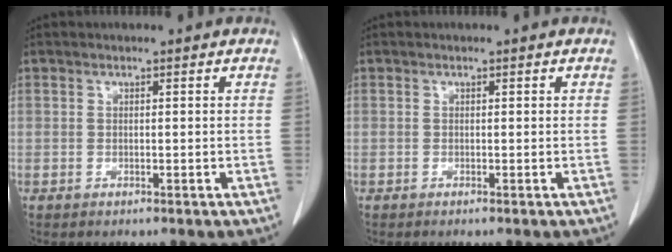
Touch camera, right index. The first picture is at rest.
{"total": 0.0}